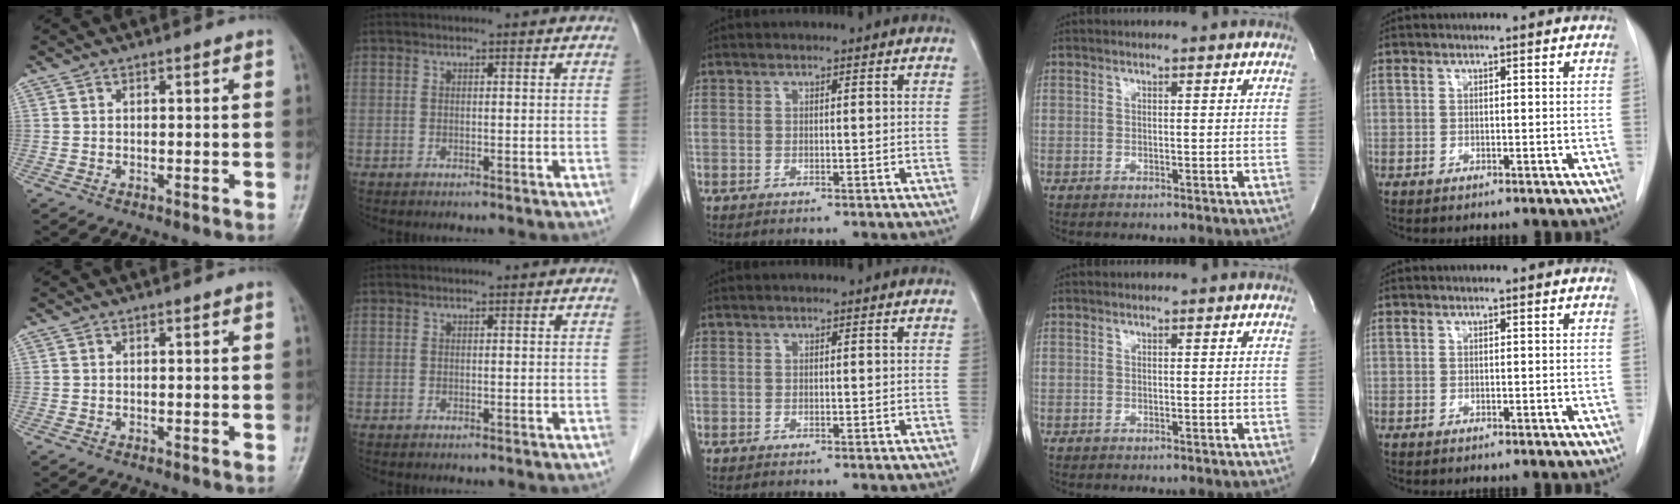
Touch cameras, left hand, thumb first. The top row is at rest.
{}